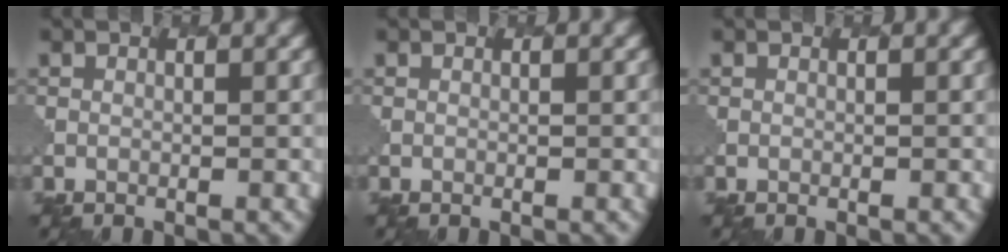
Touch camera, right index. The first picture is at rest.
{"total": 0.0}
{"total": 0.0}